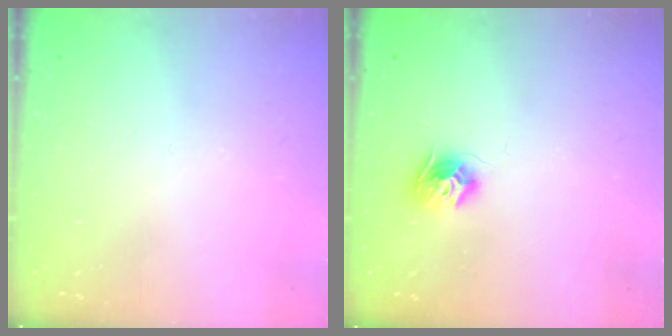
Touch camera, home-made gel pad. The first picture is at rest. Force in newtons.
{"total": 8.8, "press": 8.8, "slide": 0.4}